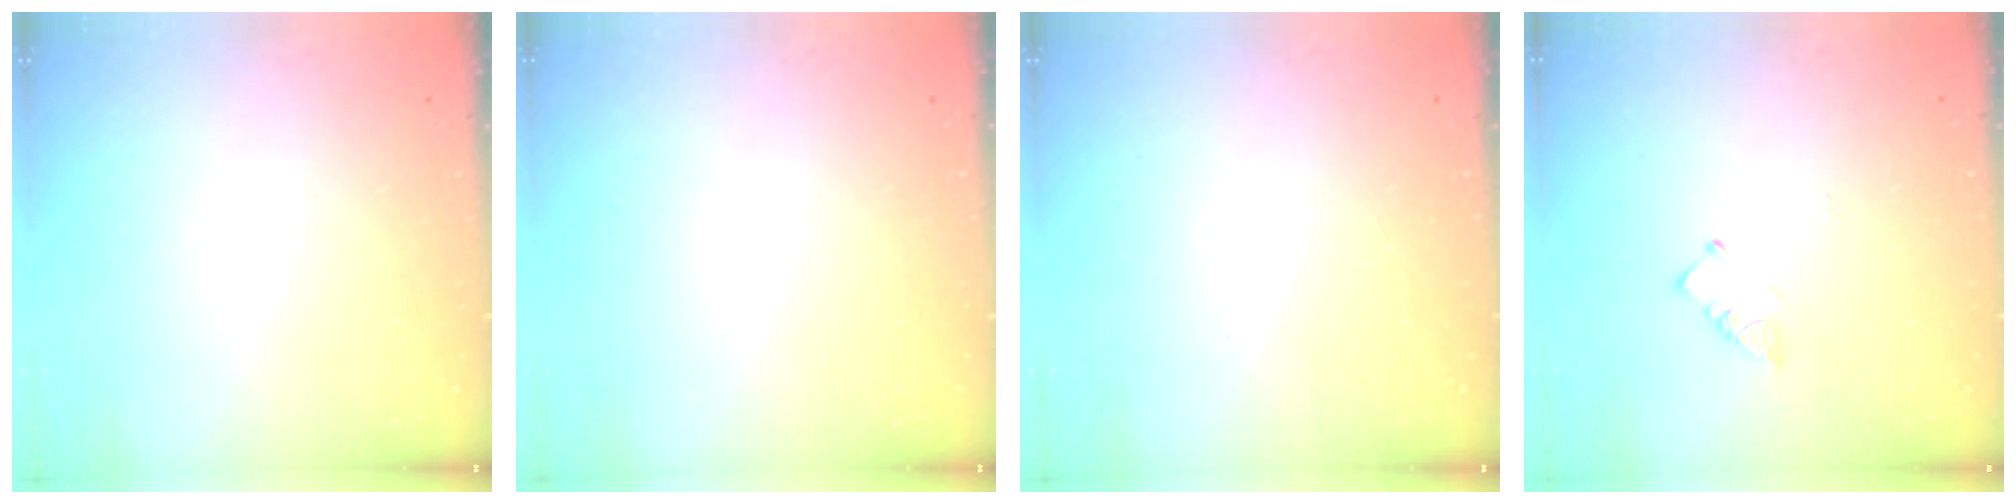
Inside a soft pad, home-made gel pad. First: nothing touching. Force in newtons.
{"total": 0.0}
{"total": 2.6, "press": 2.6, "slide": 0.4}
{"total": 2.9, "press": 2.9, "slide": 0.0}